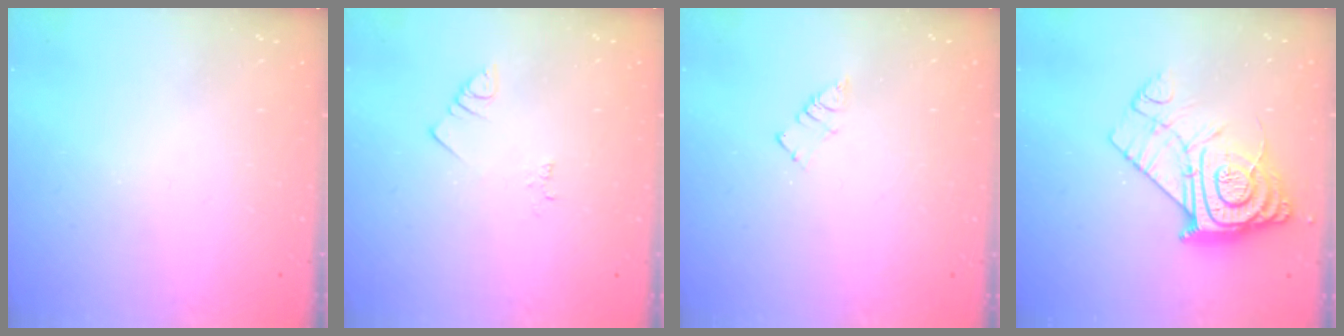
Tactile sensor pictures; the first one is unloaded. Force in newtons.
{"total": 2.5, "press": 2.5, "slide": 0.5}
{"total": 3.3, "press": 3.3, "slide": 0.4}
{"total": 14.9, "press": 14.8, "slide": 1.0}